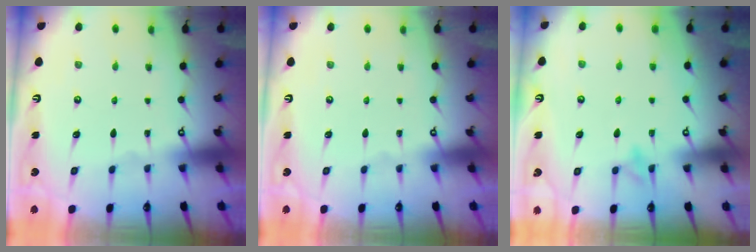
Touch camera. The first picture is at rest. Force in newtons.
{"total": 0.0}
{"total": 8.0, "press": 7.9, "slide": 0.9}